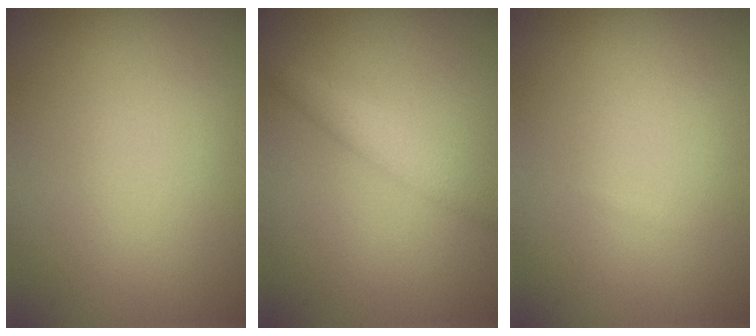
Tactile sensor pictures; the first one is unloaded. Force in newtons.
{"total": 2.3, "press": 2.3, "slide": 0.1}
{"total": 0.0}